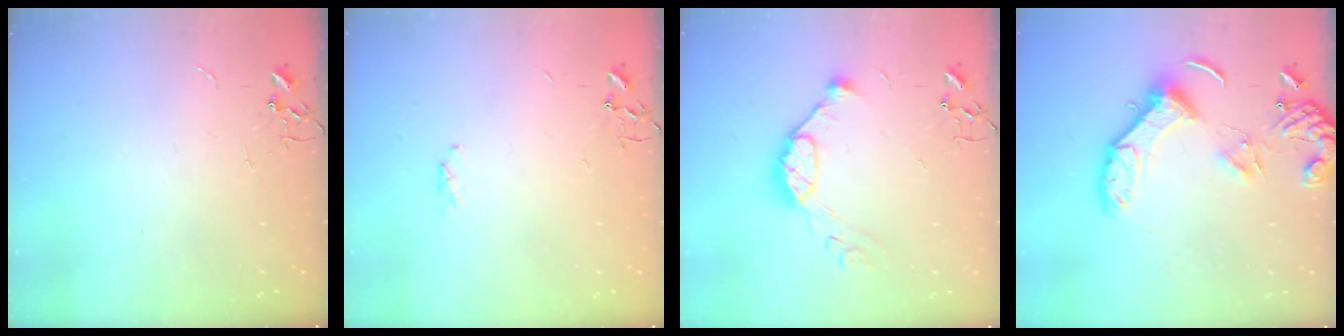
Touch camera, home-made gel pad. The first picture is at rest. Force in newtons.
{"total": 3.6, "press": 3.5, "slide": 1.1}
{"total": 11.8, "press": 11.7, "slide": 1.0}
{"total": 15.3, "press": 15.1, "slide": 2.1}